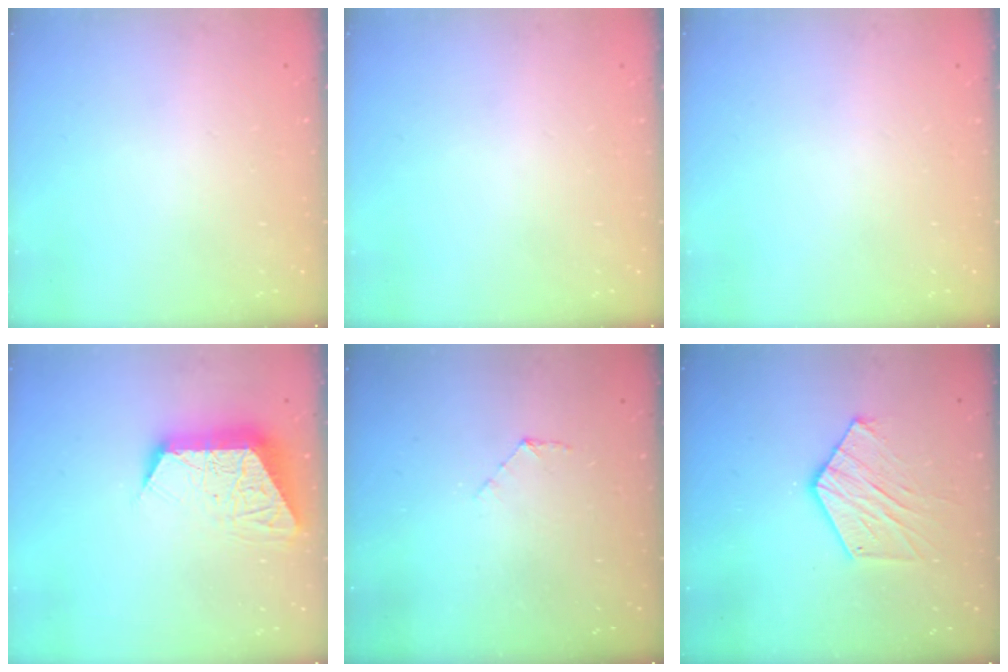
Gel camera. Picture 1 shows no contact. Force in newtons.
{"total": 0.0}
{"total": 0.0}
{"total": 12.2, "press": 12.1, "slide": 1.2}
{"total": 4.4, "press": 4.4, "slide": 0.4}
{"total": 10.5, "press": 10.5, "slide": 0.4}